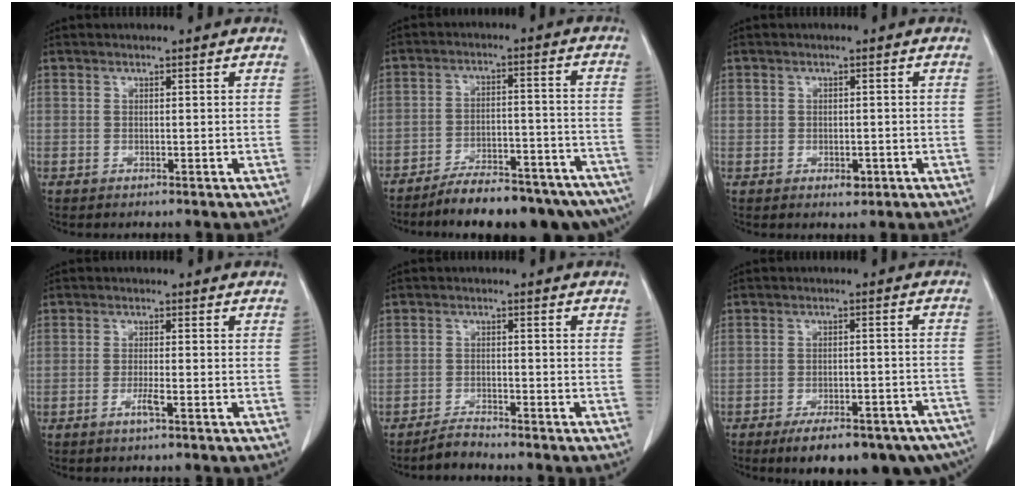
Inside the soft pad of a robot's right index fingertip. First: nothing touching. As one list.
[{"total": 20.1, "force": [-17.3, 4.8, 9.2], "torque": [-0.080, 0.018, -0.234]}, {"total": 2.3, "force": [-0.7, 1.6, 1.5], "torque": [-0.018, 0.003, -0.002]}, {"total": 2.1, "force": [-1.1, -0.1, 1.8], "torque": [-0.037, -0.003, -0.022]}, {"total": 2.3, "force": [-2.3, 0.0, 0.2], "torque": [-0.002, -0.008, -0.043]}, {"total": 18.5, "force": [-14.4, 5.5, 10.2], "torque": [-0.090, 0.015, -0.180]}]